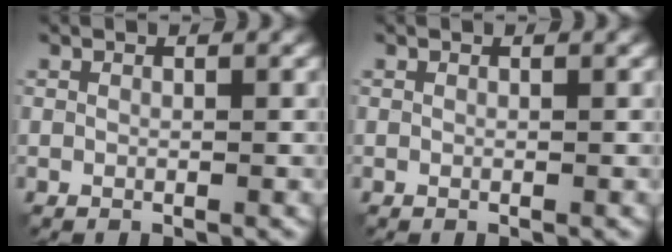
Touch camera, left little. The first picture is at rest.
{"total": 0.0}